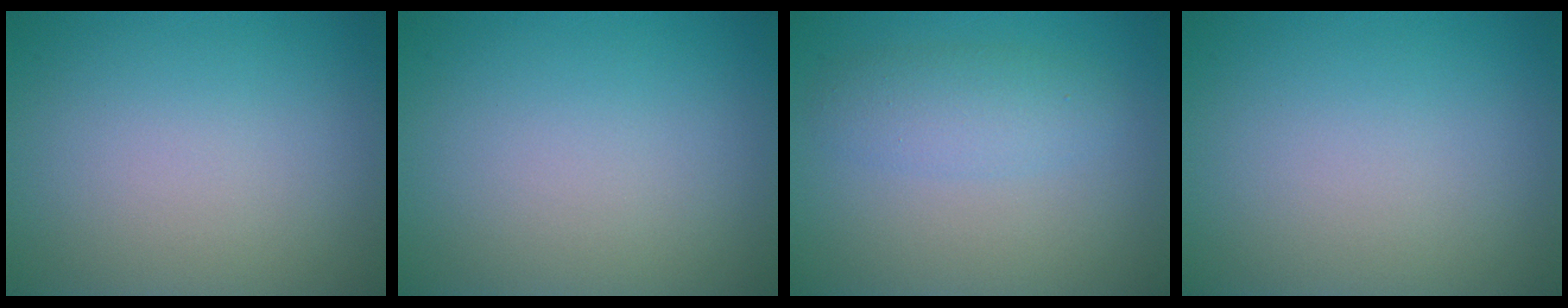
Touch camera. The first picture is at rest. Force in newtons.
{"total": 0.0}
{"total": 2.7, "press": 2.7, "slide": 0.0}
{"total": 0.0}